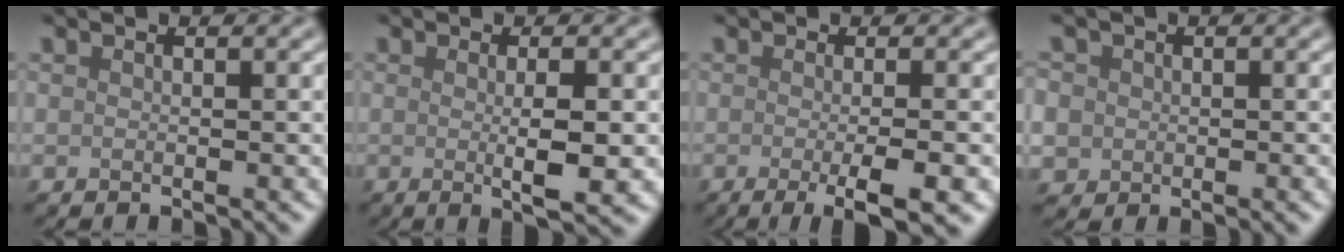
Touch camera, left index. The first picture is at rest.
{"total": 3.9, "force": [-0.2, 0.7, 3.8], "torque": [-0.059, -0.004, -0.001]}
{"total": 5.1, "force": [-1.5, 1.3, 4.7], "torque": [-0.063, -0.009, -0.023]}
{"total": 3.9, "force": [0.2, 3.6, 1.4], "torque": [-0.027, 0.020, -0.013]}